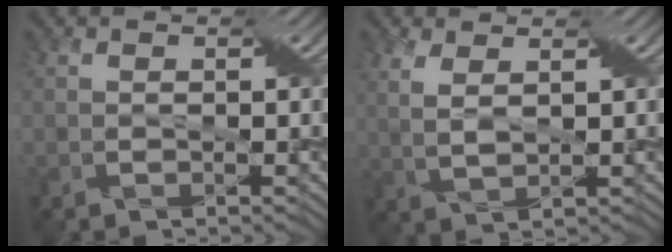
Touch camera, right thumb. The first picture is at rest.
{"total": 3.6, "force": [1.8, 1.1, 2.8], "torque": [-0.069, 0.002, 0.036]}